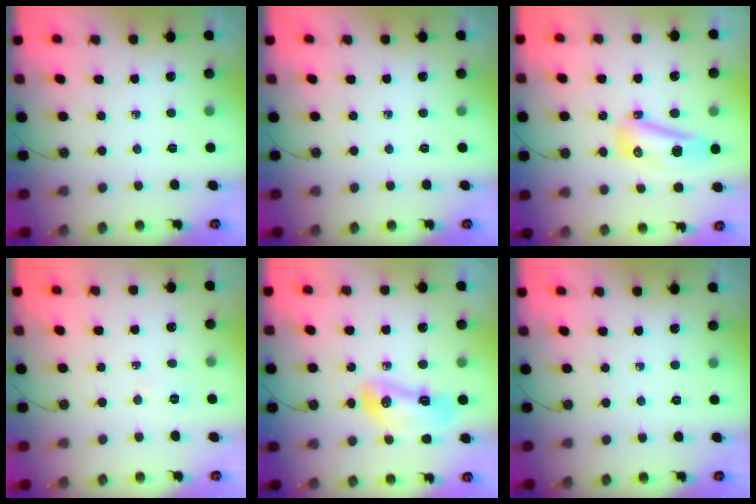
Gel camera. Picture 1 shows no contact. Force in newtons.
{"total": 0.0}
{"total": 9.9, "press": 9.8, "slide": 1.3}
{"total": 2.6, "press": 2.4, "slide": 0.9}
{"total": 10.4, "press": 10.2, "slide": 1.7}
{"total": 0.0}